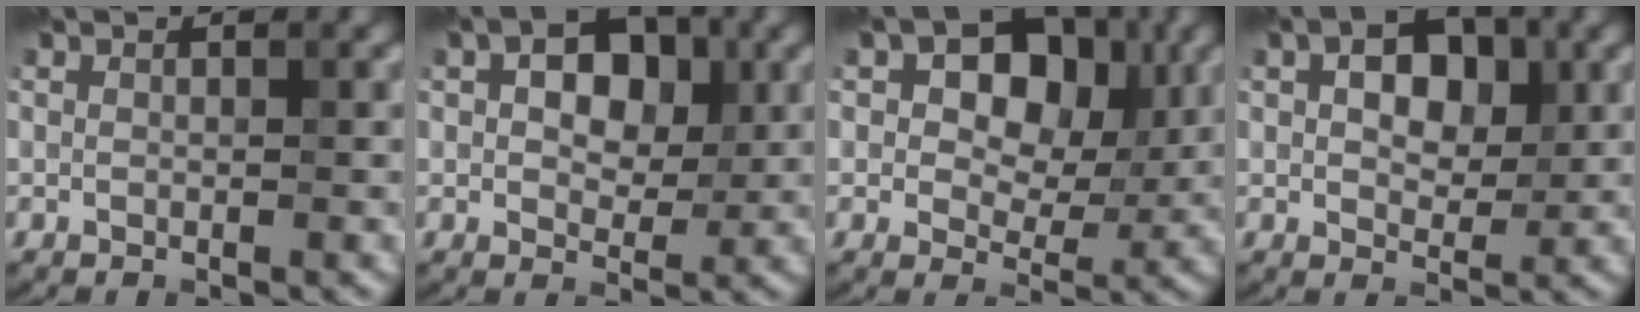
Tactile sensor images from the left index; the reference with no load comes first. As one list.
[{"total": 6.1, "force": [1.5, 3.8, 4.5], "torque": [-0.062, 0.008, 0.010]}, {"total": 8.2, "force": [2.1, 5.4, 5.8], "torque": [-0.076, 0.006, 0.017]}, {"total": 5.1, "force": [1.4, 3.2, 3.7], "torque": [-0.057, 0.004, 0.015]}]